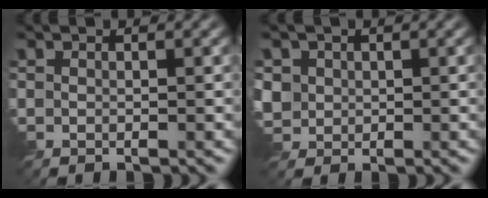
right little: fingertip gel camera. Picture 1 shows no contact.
{"total": 2.9, "force": [0.6, 2.7, 0.9], "torque": [-0.037, -0.002, 0.022]}